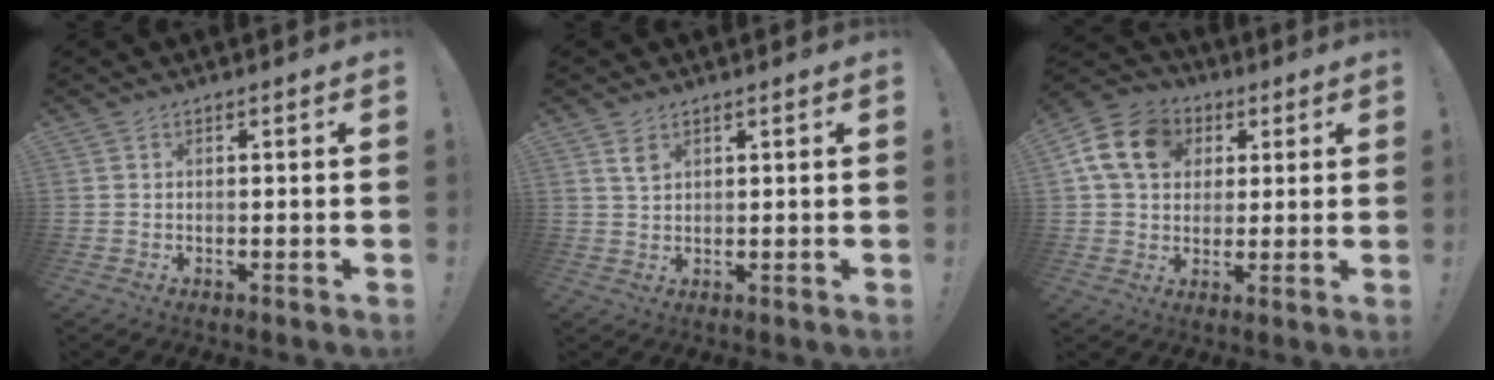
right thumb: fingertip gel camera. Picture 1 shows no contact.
{"total": 3.4, "force": [1.9, 2.0, 2.0], "torque": [-0.024, -0.009, 0.032]}
{"total": 14.9, "force": [4.5, 11.7, 8.1], "torque": [-0.126, -0.002, 0.091]}